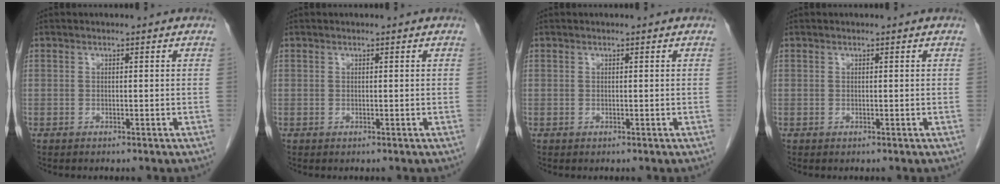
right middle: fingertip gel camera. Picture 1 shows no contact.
{"total": 0.0}
{"total": 0.0}
{"total": 0.0}